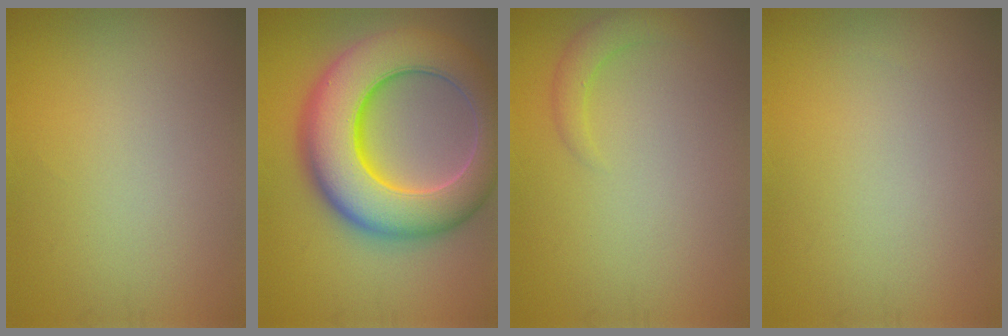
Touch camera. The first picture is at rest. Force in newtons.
{"total": 12.5, "press": 12.5, "slide": 0.4}
{"total": 1.8, "press": 1.8, "slide": 0.2}
{"total": 0.0}